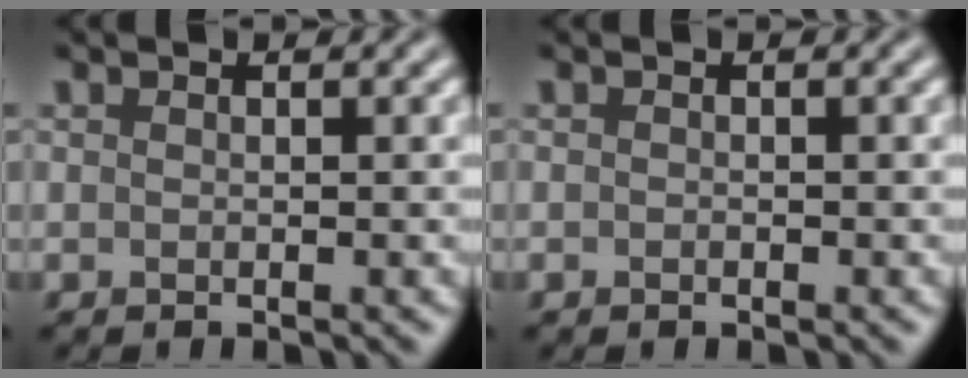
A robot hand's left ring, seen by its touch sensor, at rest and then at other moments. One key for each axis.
{"total": 0.0}